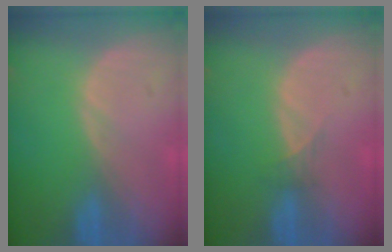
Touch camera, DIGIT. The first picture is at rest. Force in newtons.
{"total": 1.3, "press": 1.0, "slide": 0.8}